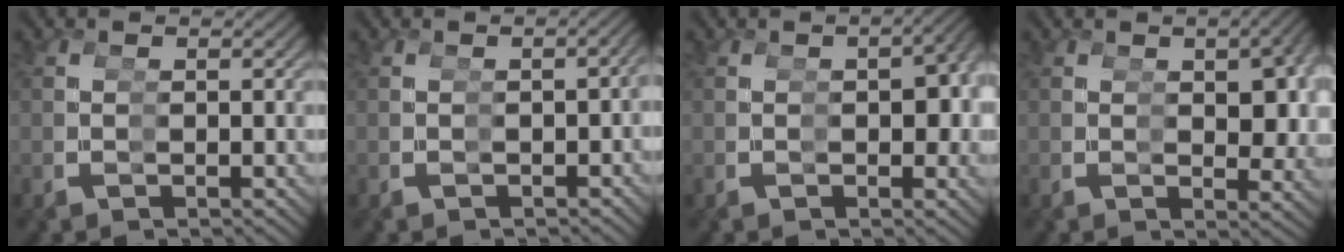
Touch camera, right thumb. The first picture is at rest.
{"total": 1.6, "force": [-0.6, 0.6, 1.4], "torque": [-0.025, -0.001, -0.005]}
{"total": 4.2, "force": [0.1, 1.8, 3.8], "torque": [-0.037, 0.008, 0.001]}
{"total": 3.9, "force": [0.5, 1.6, 3.5], "torque": [-0.031, -0.001, 0.010]}